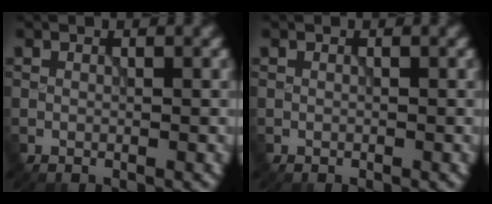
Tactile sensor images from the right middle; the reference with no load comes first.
{"total": 0.0}